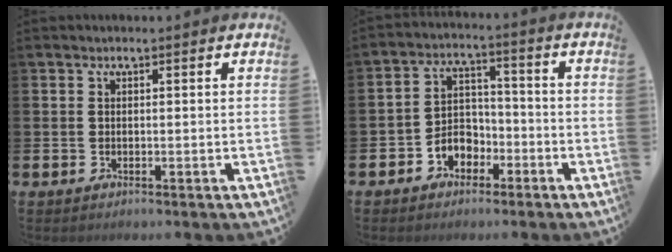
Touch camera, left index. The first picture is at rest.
{"total": 4.0, "force": [-2.2, 3.3, 0.8], "torque": [-0.032, 0.003, -0.050]}